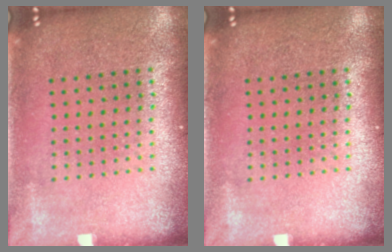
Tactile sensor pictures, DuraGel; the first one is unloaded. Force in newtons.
{"total": 0.0}